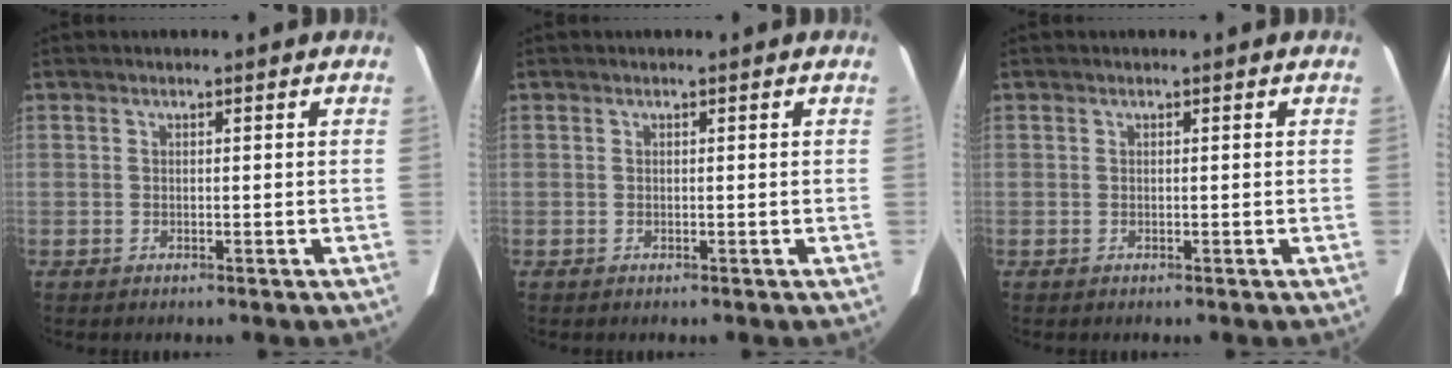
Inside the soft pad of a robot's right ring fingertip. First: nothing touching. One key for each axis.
{"total": 0.0}
{"total": 0.0}